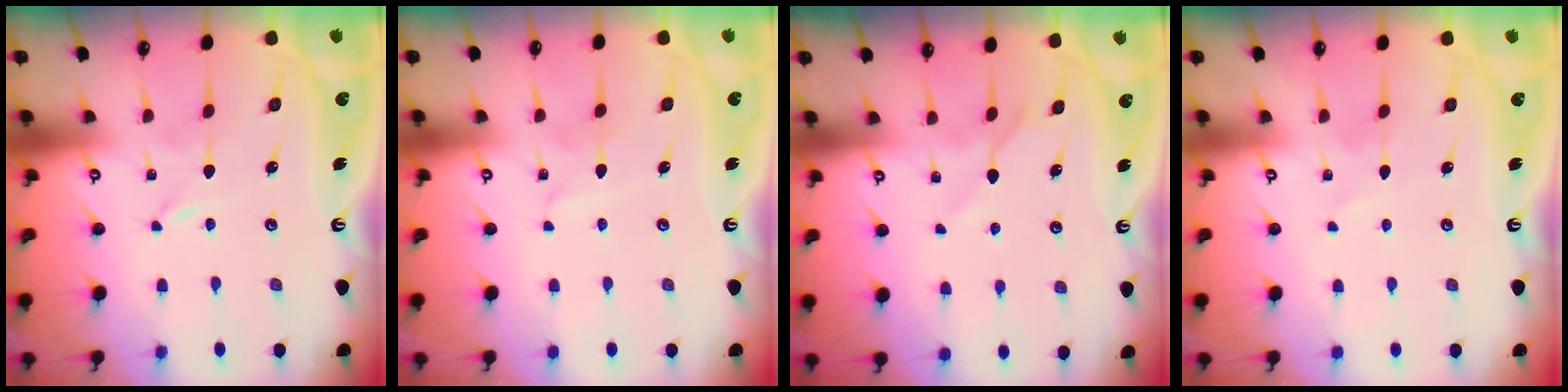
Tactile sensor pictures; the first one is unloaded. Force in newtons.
{"total": 1.6, "press": 1.6, "slide": 0.1}
{"total": 5.8, "press": 5.8, "slide": 0.7}
{"total": 1.8, "press": 1.8, "slide": 0.2}